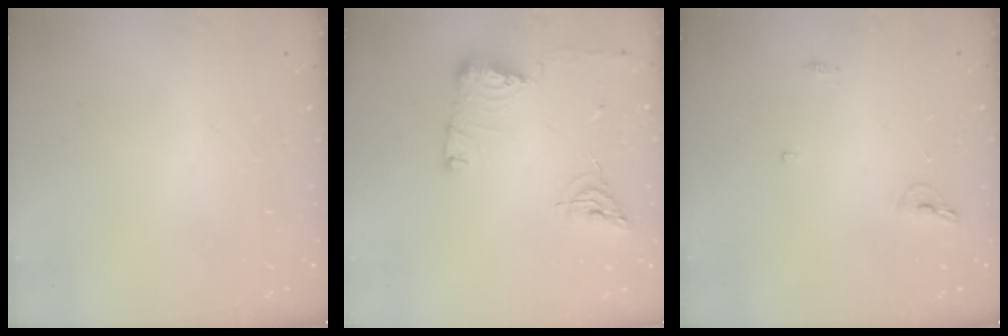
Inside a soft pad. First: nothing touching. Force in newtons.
{"total": 12.0, "press": 11.9, "slide": 1.6}
{"total": 6.6, "press": 6.6, "slide": 0.7}